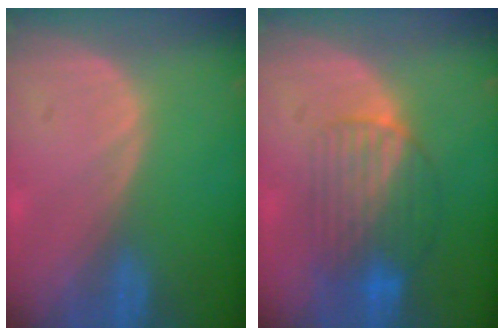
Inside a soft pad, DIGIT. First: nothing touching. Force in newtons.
{"total": 8.0, "press": 7.6, "slide": 2.7}